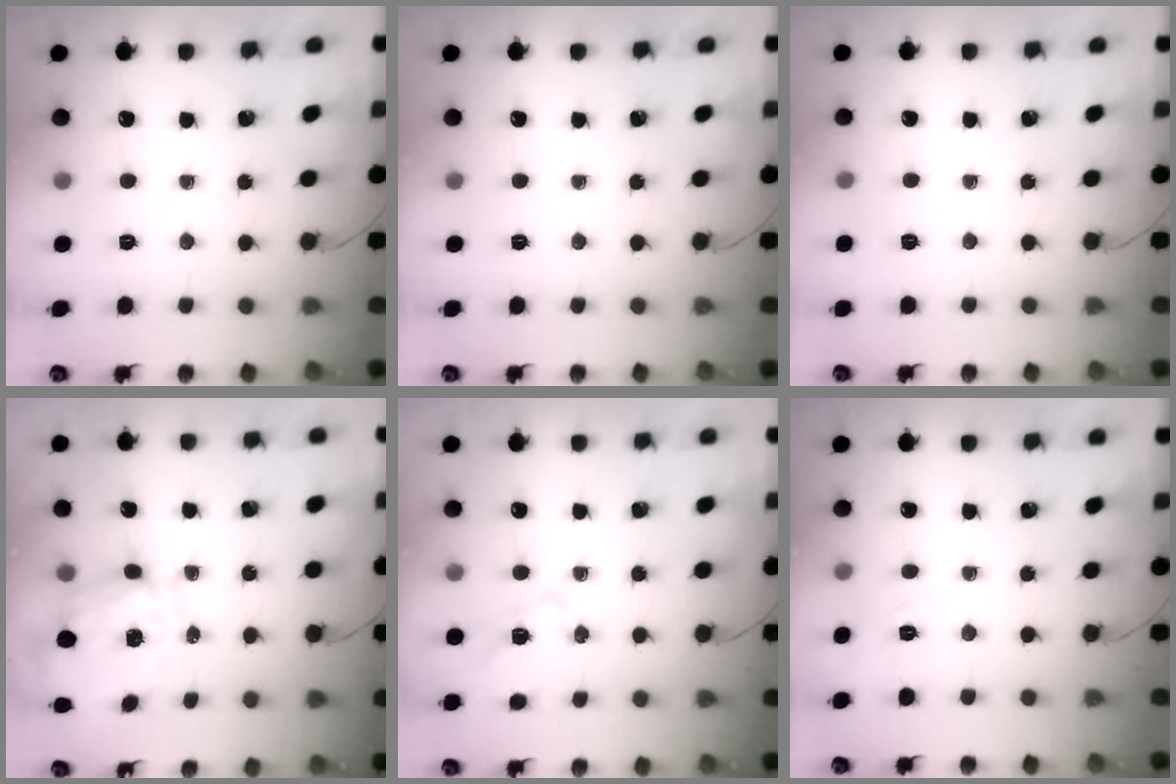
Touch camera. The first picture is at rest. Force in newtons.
{"total": 0.0}
{"total": 2.0, "press": 1.3, "slide": 1.5}
{"total": 1.9, "press": 1.5, "slide": 1.1}
{"total": 1.5, "press": 0.9, "slide": 1.1}
{"total": 2.1, "press": 0.5, "slide": 2.0}